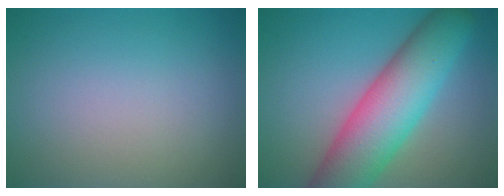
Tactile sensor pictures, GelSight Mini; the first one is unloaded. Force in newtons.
{"total": 10.0, "press": 10.0, "slide": 0.6}